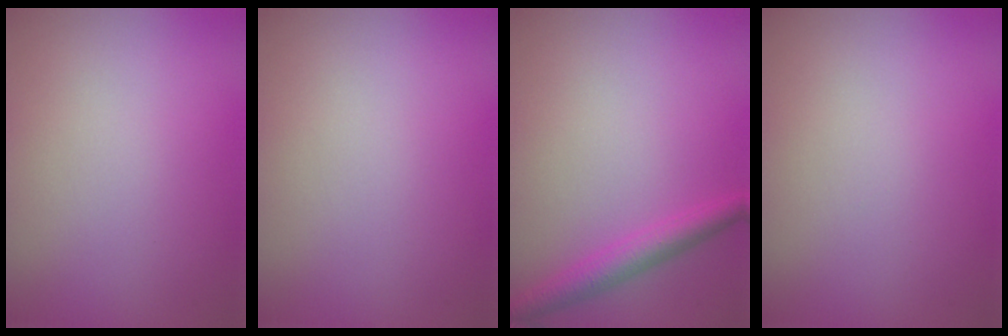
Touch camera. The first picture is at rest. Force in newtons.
{"total": 0.0}
{"total": 2.6, "press": 2.6, "slide": 0.1}
{"total": 0.0}